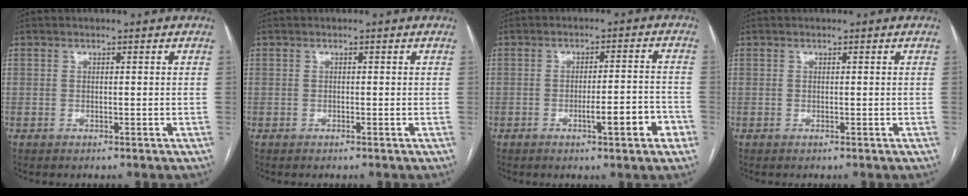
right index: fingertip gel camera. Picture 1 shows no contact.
{"total": 0.0}
{"total": 6.5, "force": [-2.9, 0.8, 5.8], "torque": [-0.080, 0.009, -0.038]}
{"total": 0.0}